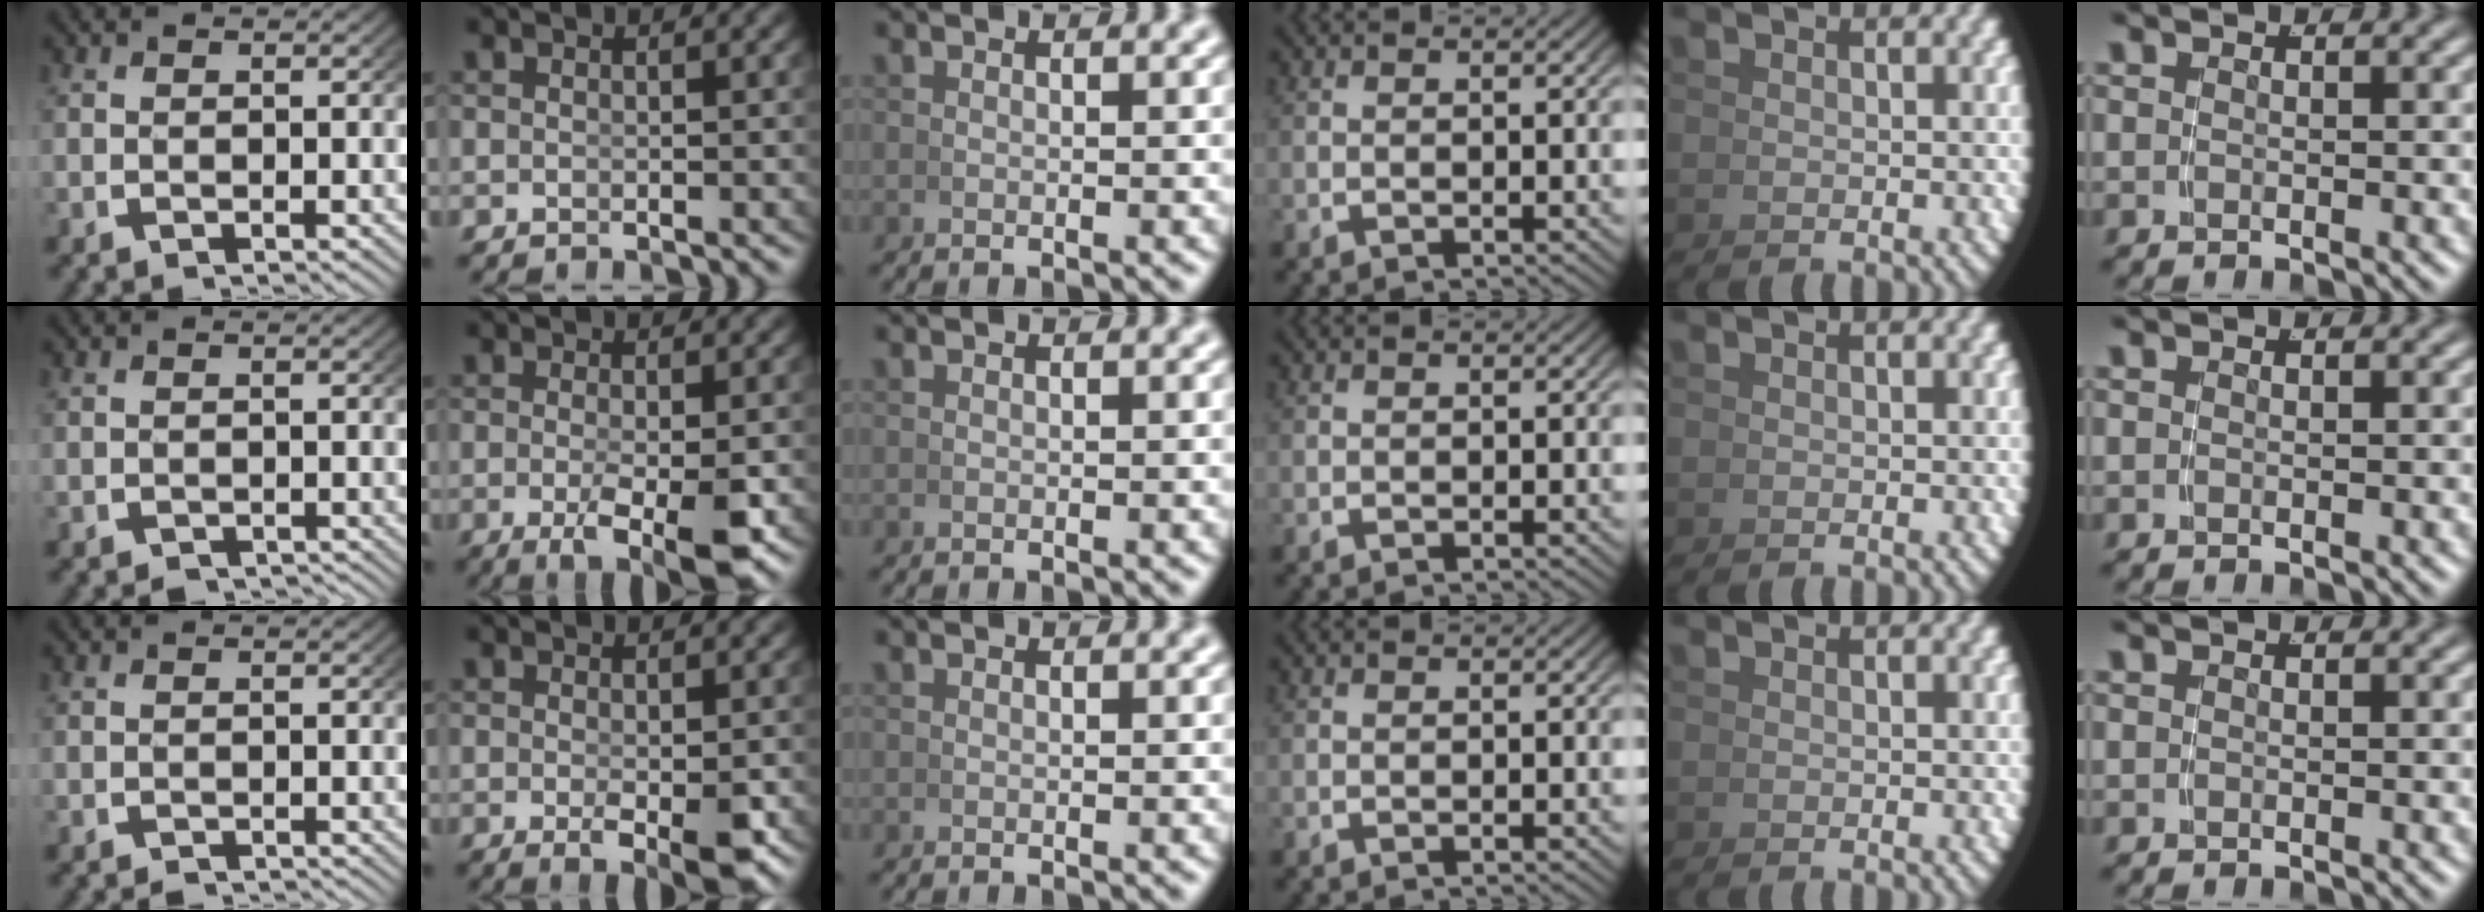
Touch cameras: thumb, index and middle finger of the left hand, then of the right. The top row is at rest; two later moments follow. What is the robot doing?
{"motion": "grasp_and_lifting", "object": "pen"}